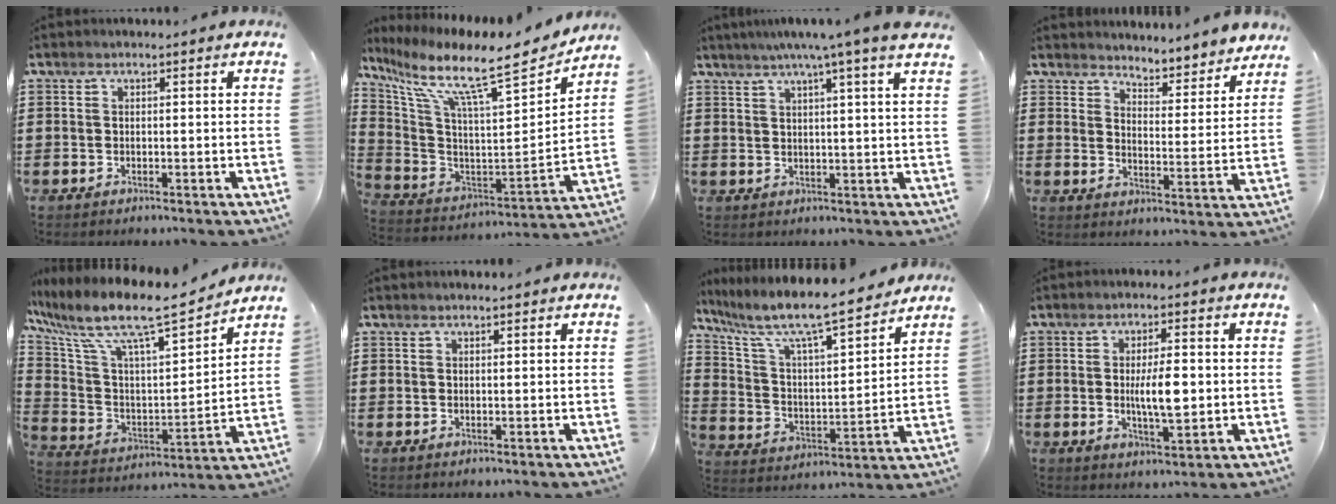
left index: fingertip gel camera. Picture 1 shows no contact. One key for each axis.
{"total": 11.5, "fx": 8.7, "fy": 1.3, "fz": 7.4, "tx": -0.158, "ty": -0.070, "tz": 0.134}
{"total": 5.3, "fx": 3.8, "fy": -0.8, "fz": 3.6, "tx": -0.081, "ty": -0.008, "tz": 0.063}
{"total": 4.2, "fx": 4.2, "fy": -0.4, "fz": -0.3, "tx": -0.012, "ty": -0.040, "tz": 0.068}
{"total": 9.9, "fx": 7.9, "fy": 1.5, "fz": 5.9, "tx": -0.149, "ty": -0.058, "tz": 0.127}
{"total": 0.7, "fx": 0.7, "fy": 0.0, "fz": 0.3, "tx": -0.007, "ty": -0.001, "tz": 0.013}
{"total": 9.0, "fx": 7.5, "fy": 1.0, "fz": 4.8, "tx": -0.127, "ty": -0.055, "tz": 0.121}
{"total": 6.5, "fx": 0.0, "fy": 2.2, "fz": 6.2, "tx": -0.103, "ty": -0.005, "tz": -0.007}